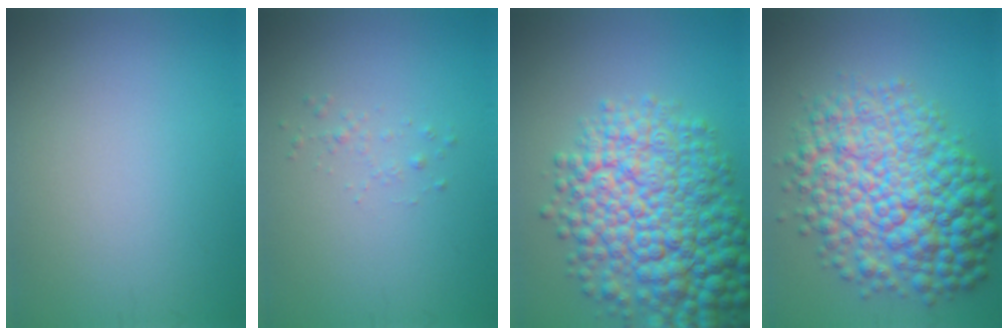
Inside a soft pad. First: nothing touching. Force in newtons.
{"total": 0.8, "press": 0.8, "slide": 0.0}
{"total": 11.5, "press": 11.5, "slide": 0.3}
{"total": 11.4, "press": 11.4, "slide": 0.2}